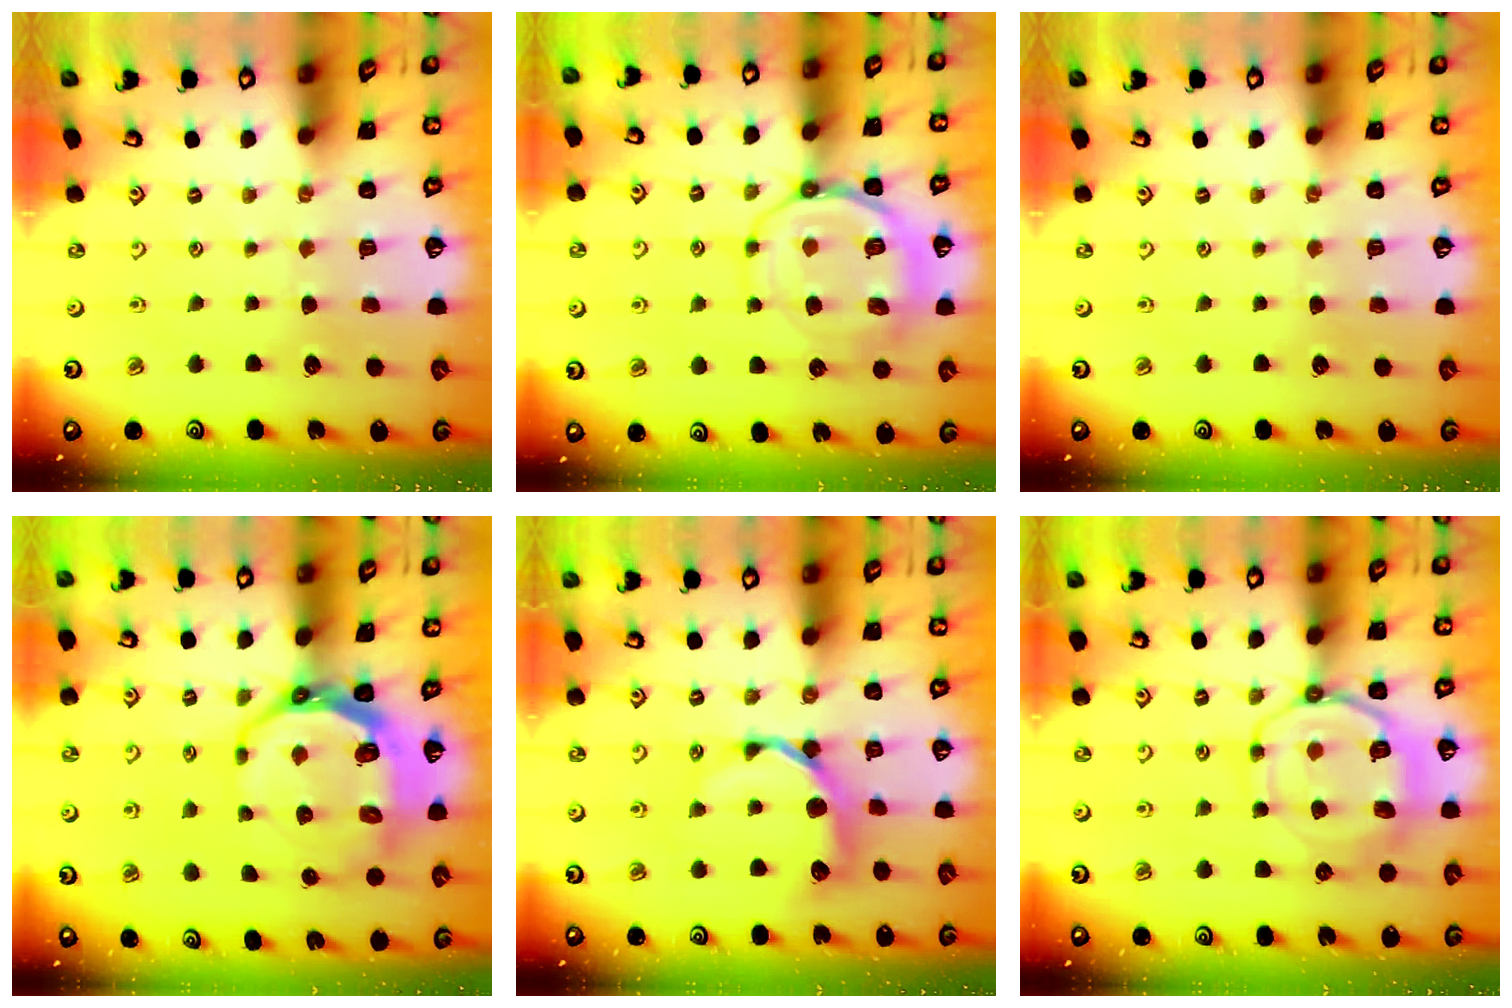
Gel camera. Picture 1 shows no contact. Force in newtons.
{"total": 12.6, "press": 12.5, "slide": 1.4}
{"total": 0.0}
{"total": 13.1, "press": 12.3, "slide": 4.7}
{"total": 9.2, "press": 9.1, "slide": 0.9}
{"total": 12.7, "press": 12.6, "slide": 1.4}